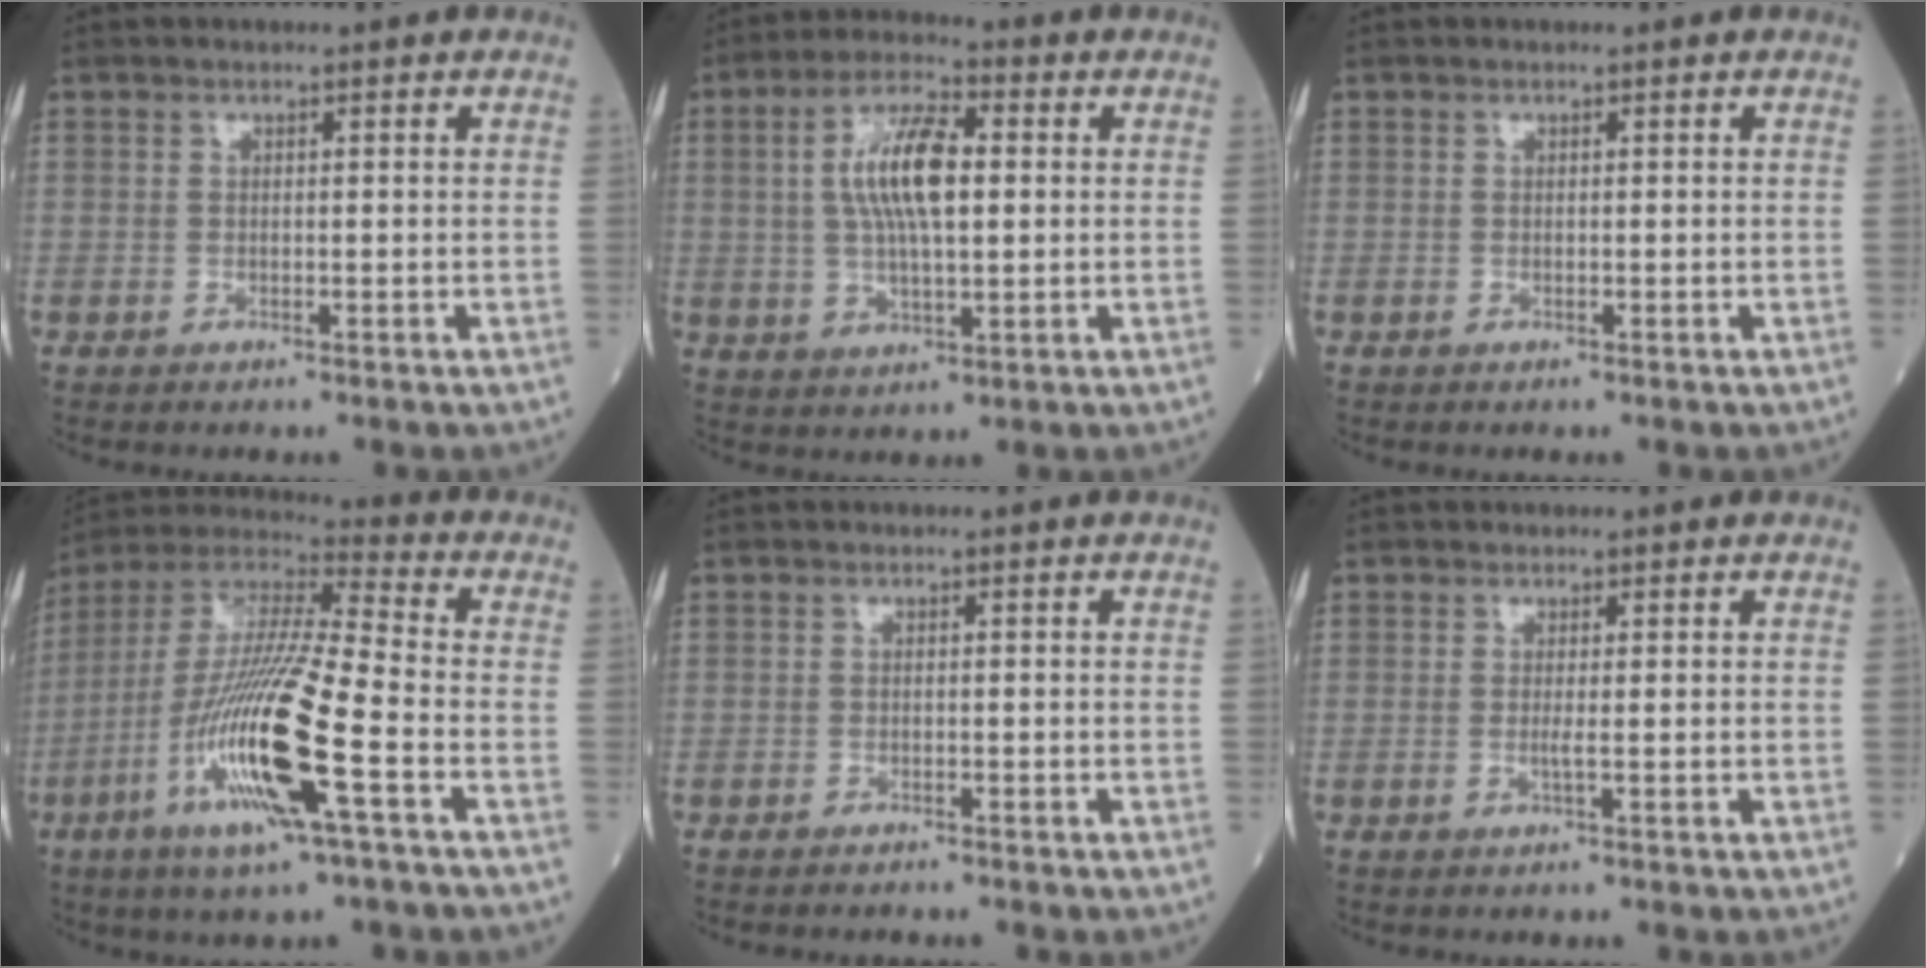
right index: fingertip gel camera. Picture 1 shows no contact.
{"total": 10.1, "force": [1.5, 3.0, 9.5], "torque": [-0.188, 0.014, 0.027]}
{"total": 0.0}
{"total": 19.6, "force": [-6.7, 1.7, 18.3], "torque": [-0.389, -0.026, -0.133]}
{"total": 1.2, "force": [-1.1, 0.2, 0.3], "torque": [-0.006, -0.002, -0.013]}
{"total": 0.8, "force": [-0.2, -0.3, 0.7], "torque": [-0.012, 0.000, -0.007]}